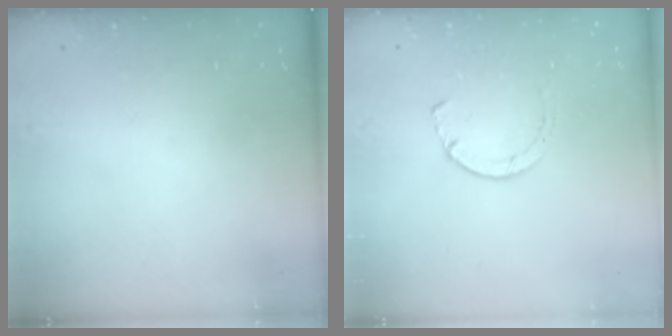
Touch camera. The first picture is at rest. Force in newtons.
{"total": 1.5, "press": 1.5, "slide": 0.3}